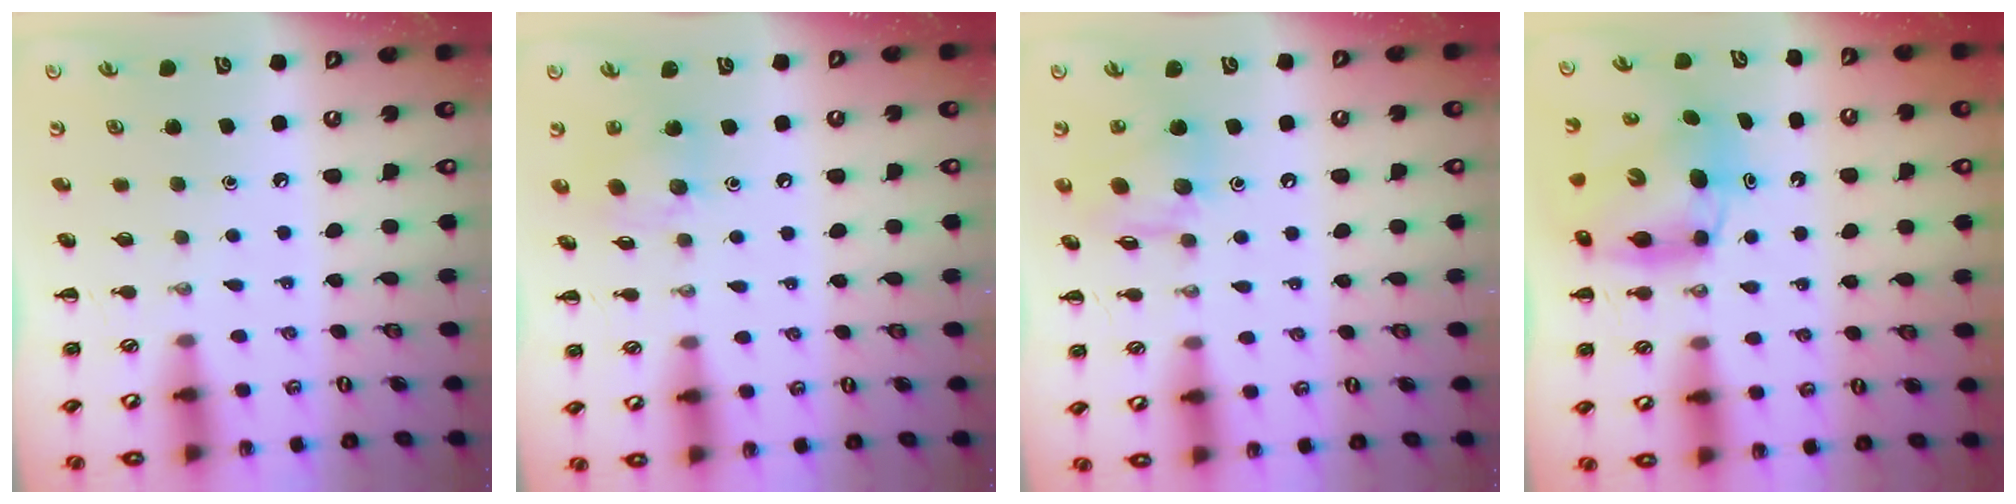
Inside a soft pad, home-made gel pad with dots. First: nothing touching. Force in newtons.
{"total": 10.2, "press": 10.0, "slide": 2.2}
{"total": 11.7, "press": 11.4, "slide": 2.5}
{"total": 7.9, "press": 7.6, "slide": 2.1}